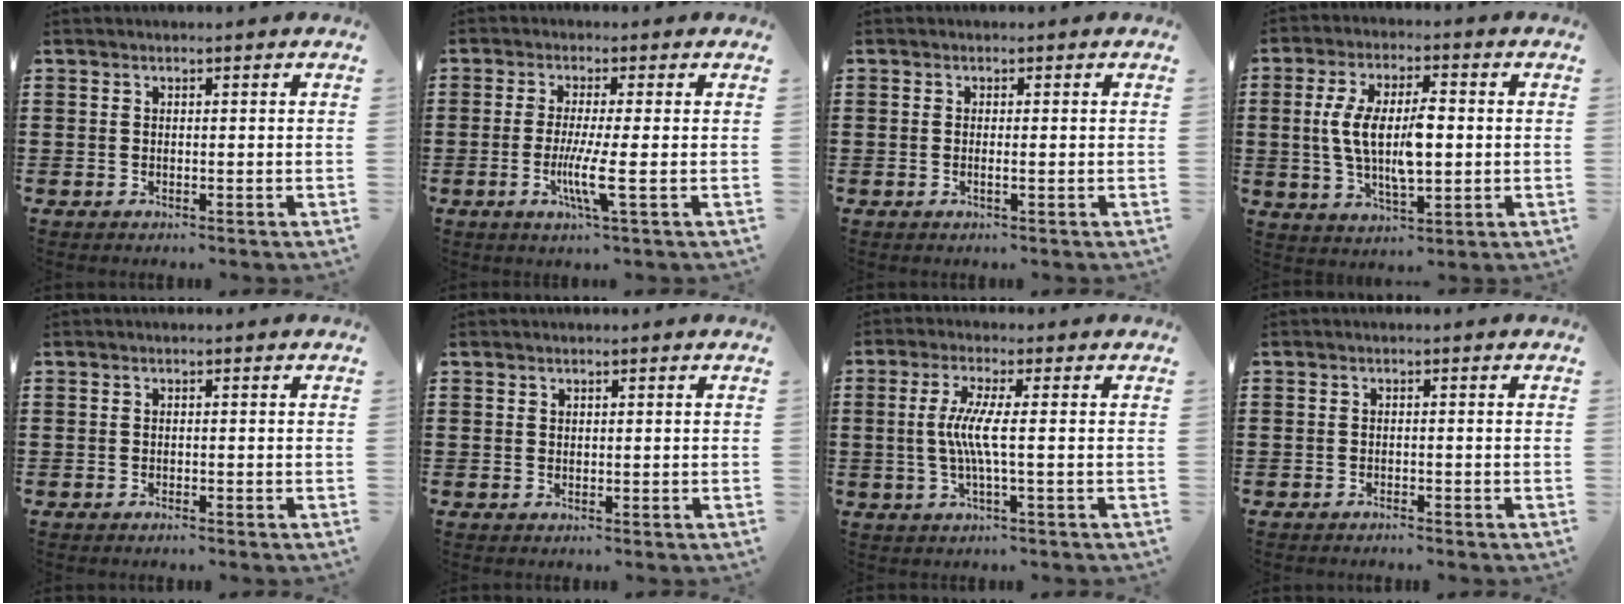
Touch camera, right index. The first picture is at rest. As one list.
[{"total": 5.9, "force": [-1.5, -0.2, 5.7], "torque": [-0.107, -0.019, -0.027]}, {"total": 0.9, "force": [-0.3, -0.1, 0.9], "torque": [-0.016, -0.007, -0.004]}, {"total": 9.9, "force": [0.2, 3.8, 9.2], "torque": [-0.204, -0.003, -0.006]}, {"total": 0.6, "force": [-0.5, 0.0, 0.2], "torque": [-0.006, -0.003, -0.010]}, {"total": 0.5, "force": [0.4, 0.4, 0.1], "torque": [-0.002, 0.002, 0.007]}, {"total": 5.4, "force": [-0.3, -0.1, 5.4], "torque": [-0.113, -0.012, -0.014]}, {"total": 0.8, "force": [-0.8, 0.0, 0.0], "torque": [-0.002, 0.000, -0.018]}]